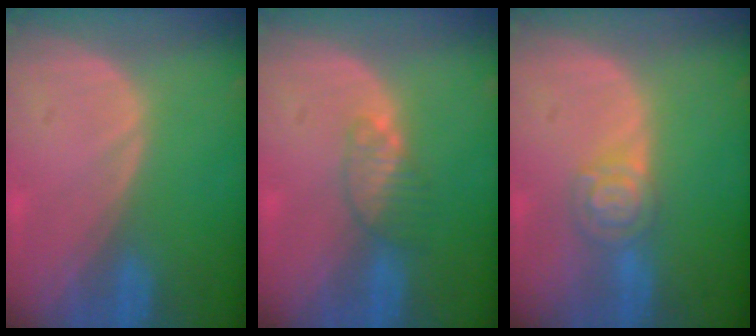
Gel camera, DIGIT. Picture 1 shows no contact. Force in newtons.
{"total": 3.3, "press": 3.1, "slide": 1.1}
{"total": 5.1, "press": 4.4, "slide": 2.5}